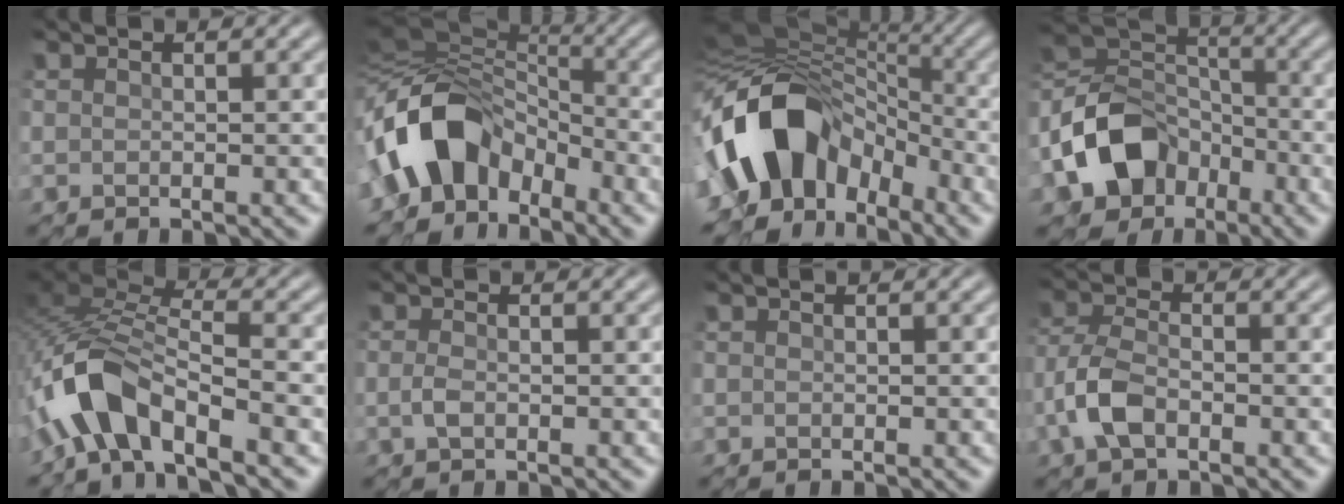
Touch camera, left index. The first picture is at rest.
{"total": 8.5, "force": [-4.3, 5.2, 5.2], "torque": [-0.088, 0.008, -0.091]}
{"total": 12.7, "force": [-5.0, 8.9, 7.5], "torque": [-0.145, 0.003, -0.101]}
{"total": 8.9, "force": [-4.9, 6.2, 4.2], "torque": [-0.085, -0.003, -0.101]}
{"total": 6.3, "force": [-4.8, 1.3, 3.9], "torque": [-0.075, 0.007, -0.102]}
{"total": 1.0, "force": [-0.5, 0.1, 0.8], "torque": [-0.027, 0.000, -0.010]}
{"total": 0.0}
{"total": 3.7, "force": [-2.2, 1.5, 2.6], "torque": [-0.068, 0.005, -0.050]}